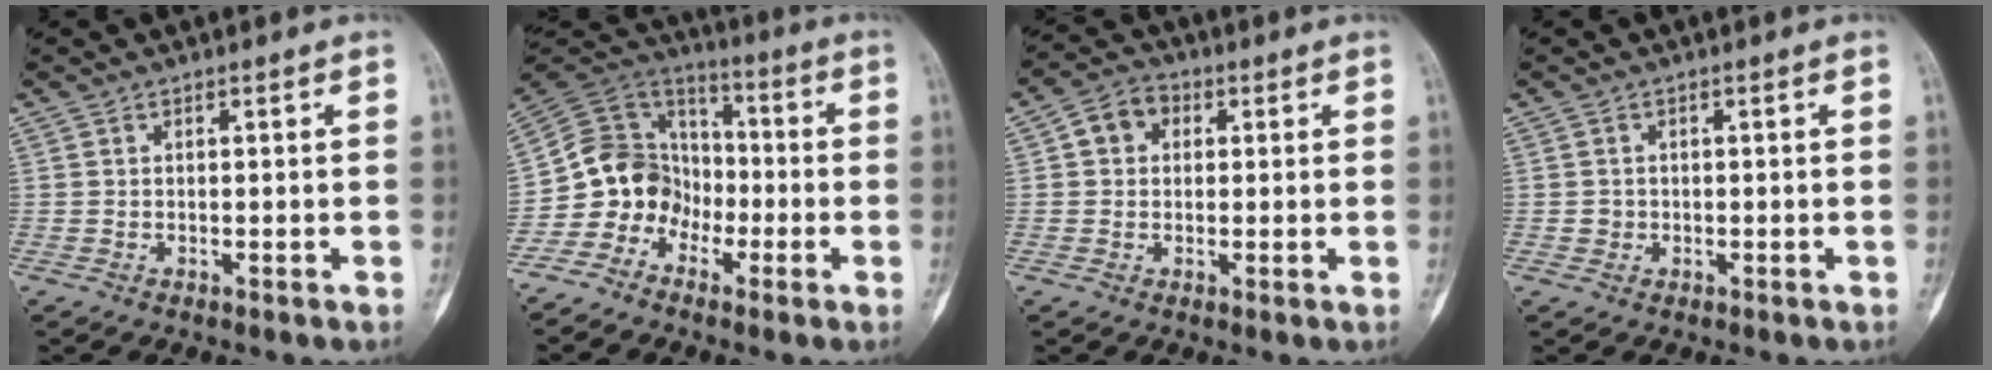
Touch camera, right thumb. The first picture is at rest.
{"total": 11.9, "force": [-5.2, 10.2, 3.1], "torque": [-0.018, 0.084, -0.105]}
{"total": 5.4, "force": [1.1, 4.6, 2.7], "torque": [-0.025, 0.011, 0.008]}
{"total": 1.2, "force": [-0.2, 1.2, 0.2], "torque": [0.001, 0.004, -0.001]}